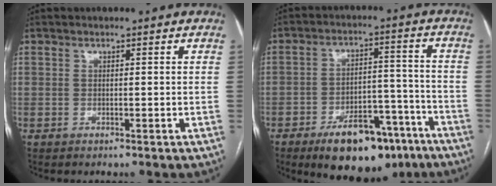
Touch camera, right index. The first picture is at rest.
{"total": 14.8, "force": [-10.2, 6.5, 8.6], "torque": [-0.112, 0.028, -0.150]}